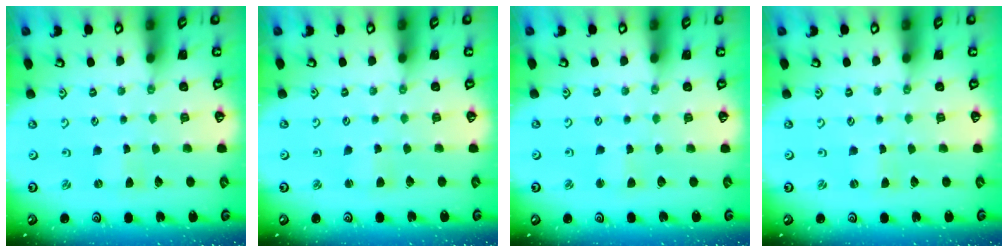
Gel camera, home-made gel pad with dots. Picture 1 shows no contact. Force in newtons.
{"total": 2.7, "press": 2.6, "slide": 0.4}
{"total": 1.8, "press": 1.8, "slide": 0.4}
{"total": 0.0}